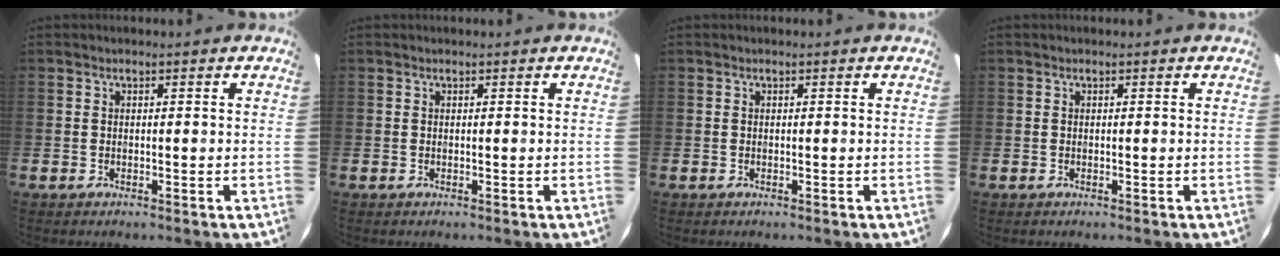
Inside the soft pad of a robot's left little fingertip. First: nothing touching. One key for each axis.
{"total": 0.0}
{"total": 0.0}
{"total": 0.0}